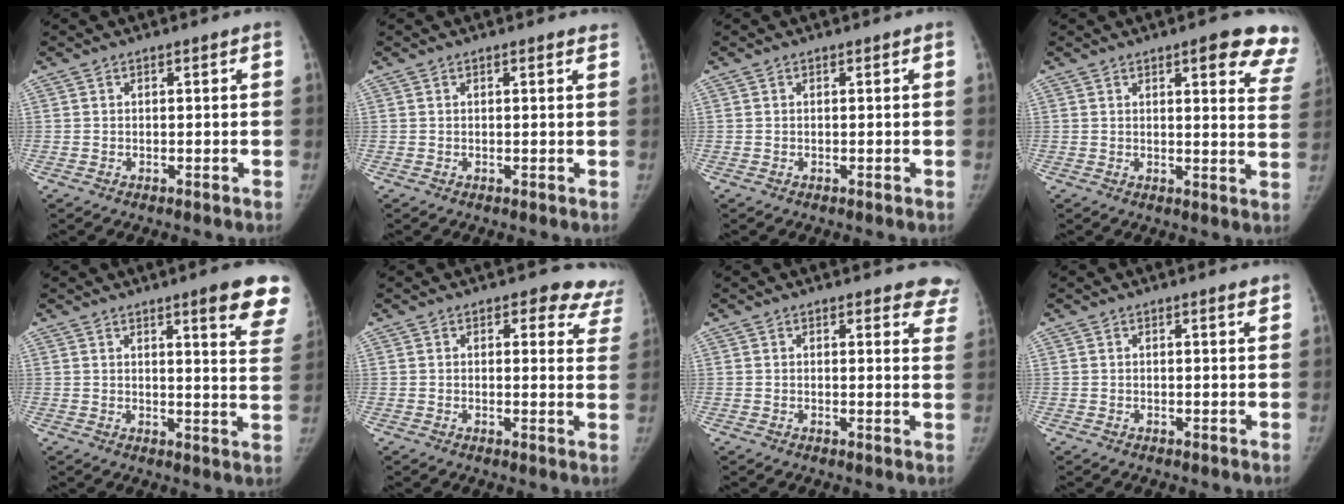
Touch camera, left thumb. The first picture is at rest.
{"total": 1.3, "force": [1.0, 0.3, 0.7], "torque": [0.000, 0.002, 0.011]}
{"total": 0.0}
{"total": 13.2, "force": [8.9, 3.5, 9.1], "torque": [-0.073, -0.037, 0.085]}
{"total": 12.5, "force": [8.5, 1.9, 9.0], "torque": [-0.082, -0.044, 0.089]}
{"total": 9.5, "force": [7.8, 4.6, 3.0], "torque": [0.030, -0.034, 0.057]}
{"total": 8.0, "force": [7.2, 2.6, 2.3], "torque": [0.029, -0.030, 0.051]}
{"total": 1.3, "force": [1.0, 0.1, 0.9], "torque": [-0.009, -0.004, 0.012]}